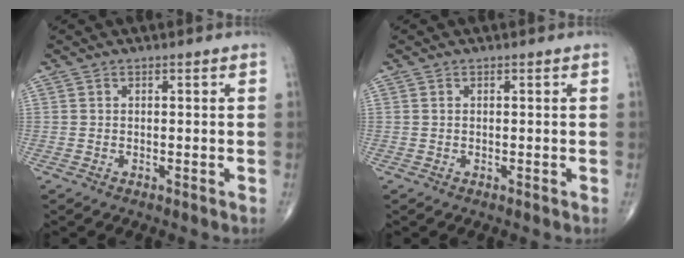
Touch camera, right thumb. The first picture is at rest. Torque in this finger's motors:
{"motor_torque": [-0.24, 0.06, 0.01, 0.14, 0.00]}